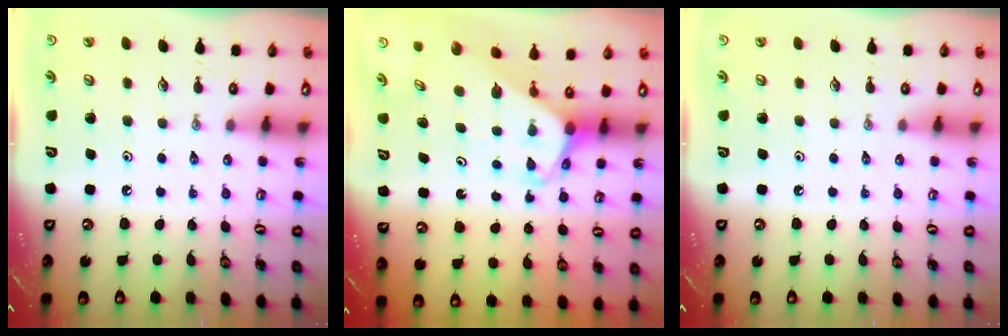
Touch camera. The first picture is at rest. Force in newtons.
{"total": 2.5, "press": 2.5, "slide": 0.1}
{"total": 0.0}